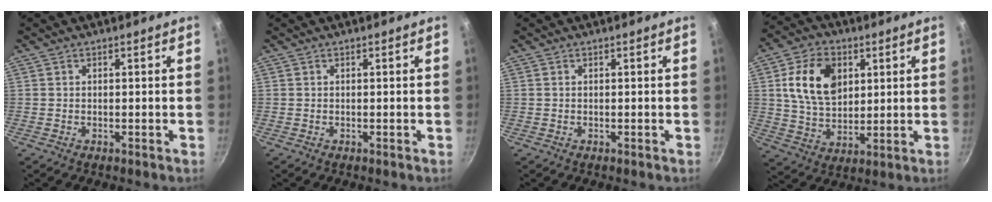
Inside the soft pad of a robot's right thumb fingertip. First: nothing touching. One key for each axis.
{"total": 0.0}
{"total": 0.0}
{"total": 14.0, "fx": 4.0, "fy": 9.7, "fz": 9.3, "tx": -0.142, "ty": -0.009, "tz": 0.072}